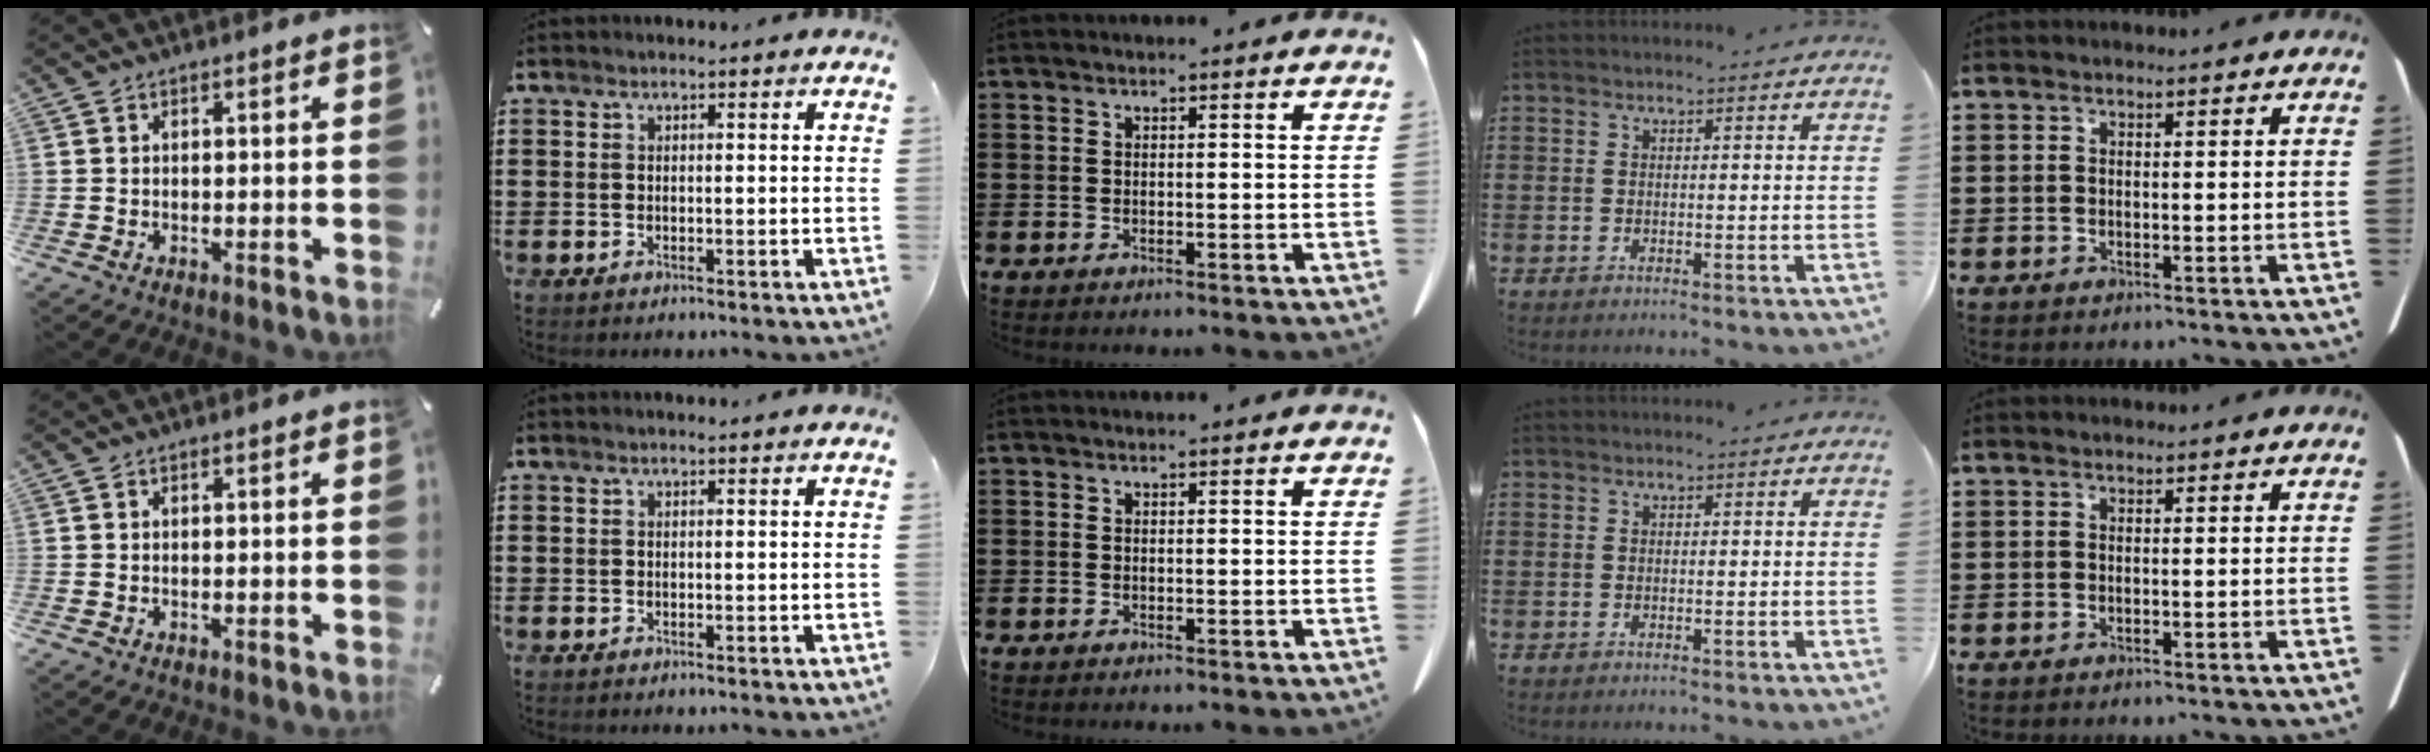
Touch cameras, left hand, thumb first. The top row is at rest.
{}